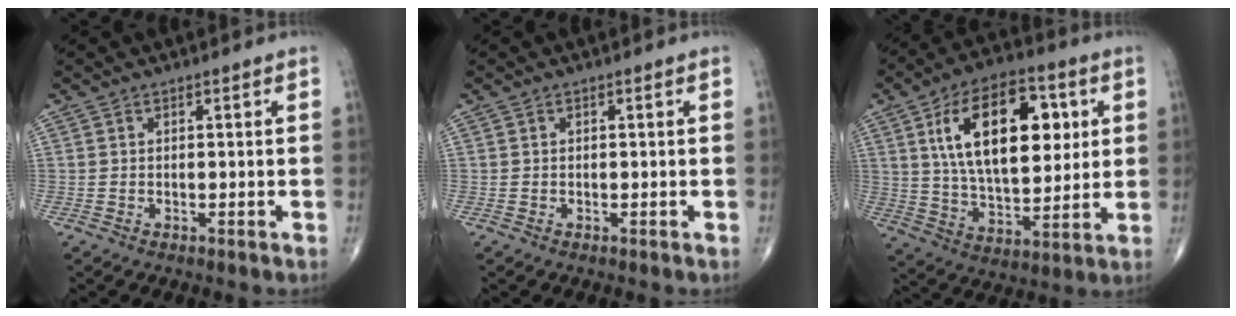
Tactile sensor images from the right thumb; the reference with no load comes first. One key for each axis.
{"total": 0.0}
{"total": 22.3, "fx": 6.2, "fy": 11.5, "fz": 18.1, "tx": -0.268, "ty": -0.013, "tz": 0.103}